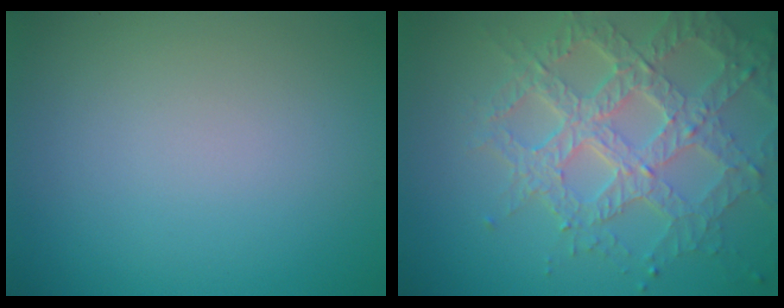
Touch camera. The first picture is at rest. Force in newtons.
{"total": 7.2, "press": 5.3, "slide": 4.9}